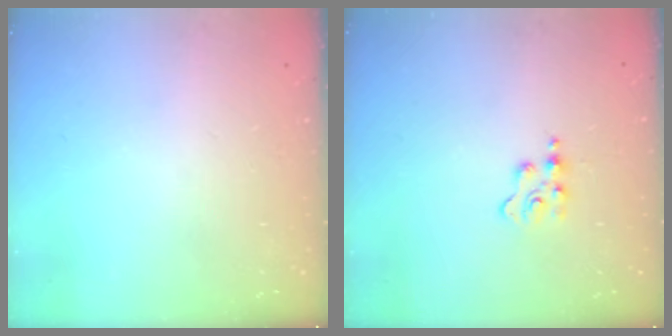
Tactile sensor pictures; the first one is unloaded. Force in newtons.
{"total": 2.7, "press": 2.7, "slide": 0.5}